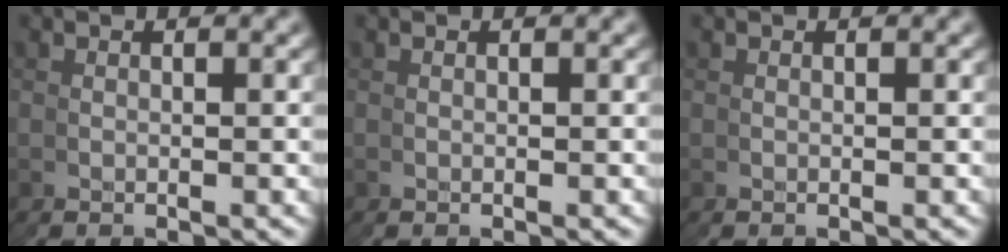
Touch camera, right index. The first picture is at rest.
{"total": 0.0}
{"total": 0.0}